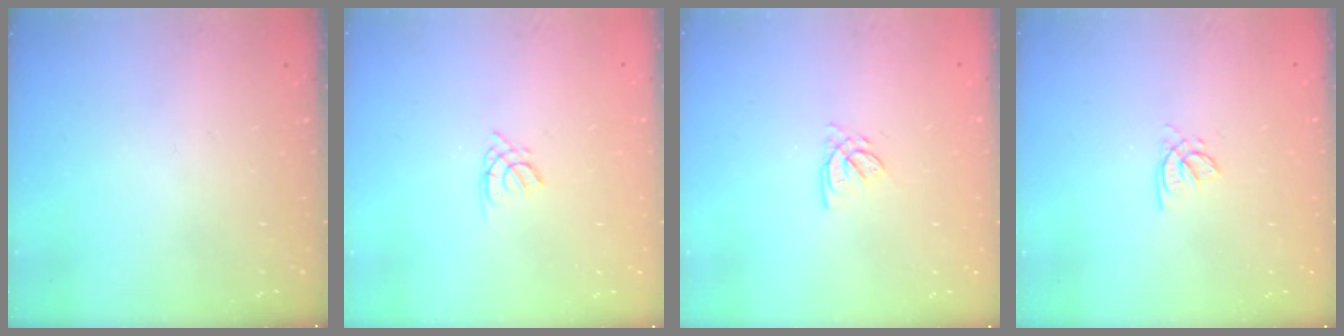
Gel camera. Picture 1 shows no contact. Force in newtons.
{"total": 1.7, "press": 1.7, "slide": 0.3}
{"total": 2.5, "press": 2.5, "slide": 0.3}
{"total": 1.4, "press": 1.4, "slide": 0.2}